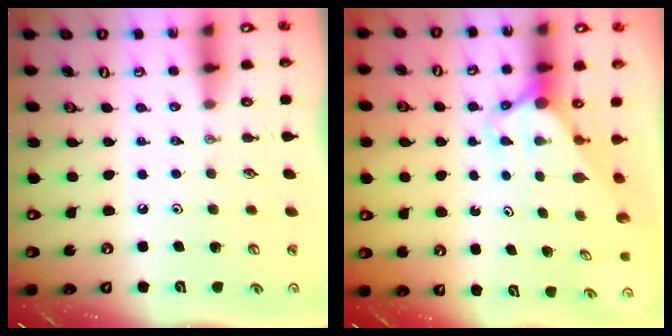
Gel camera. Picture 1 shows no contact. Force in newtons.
{"total": 2.9, "press": 2.9, "slide": 0.3}